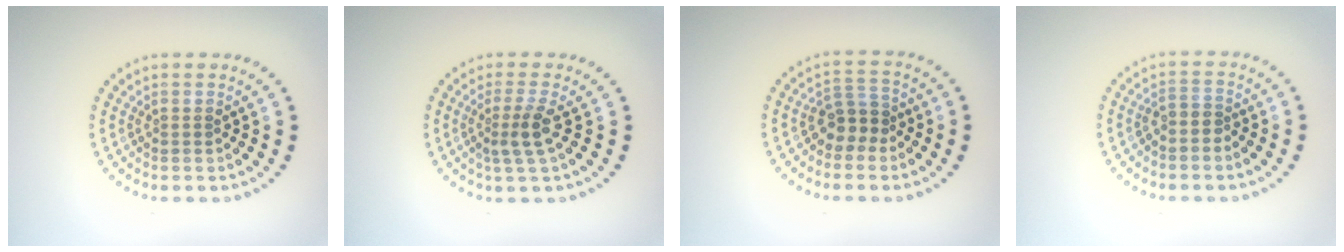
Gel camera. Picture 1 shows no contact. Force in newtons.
{"total": 2.3, "press": 1.7, "slide": 1.5}
{"total": 2.3, "press": 1.9, "slide": 1.3}
{"total": 1.2, "press": 0.8, "slide": 0.9}